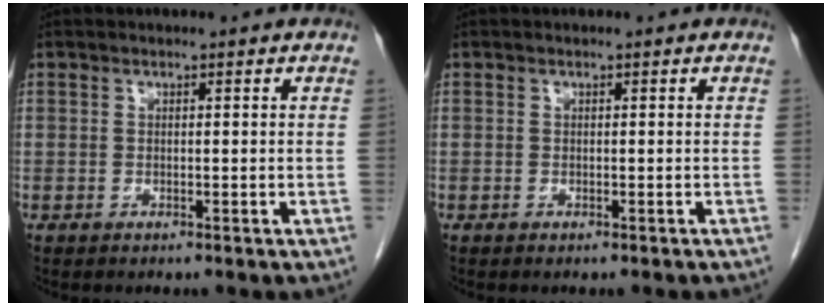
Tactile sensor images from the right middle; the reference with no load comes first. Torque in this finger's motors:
{"motor_torque": [0.21, -0.37, -0.07, -0.01]}